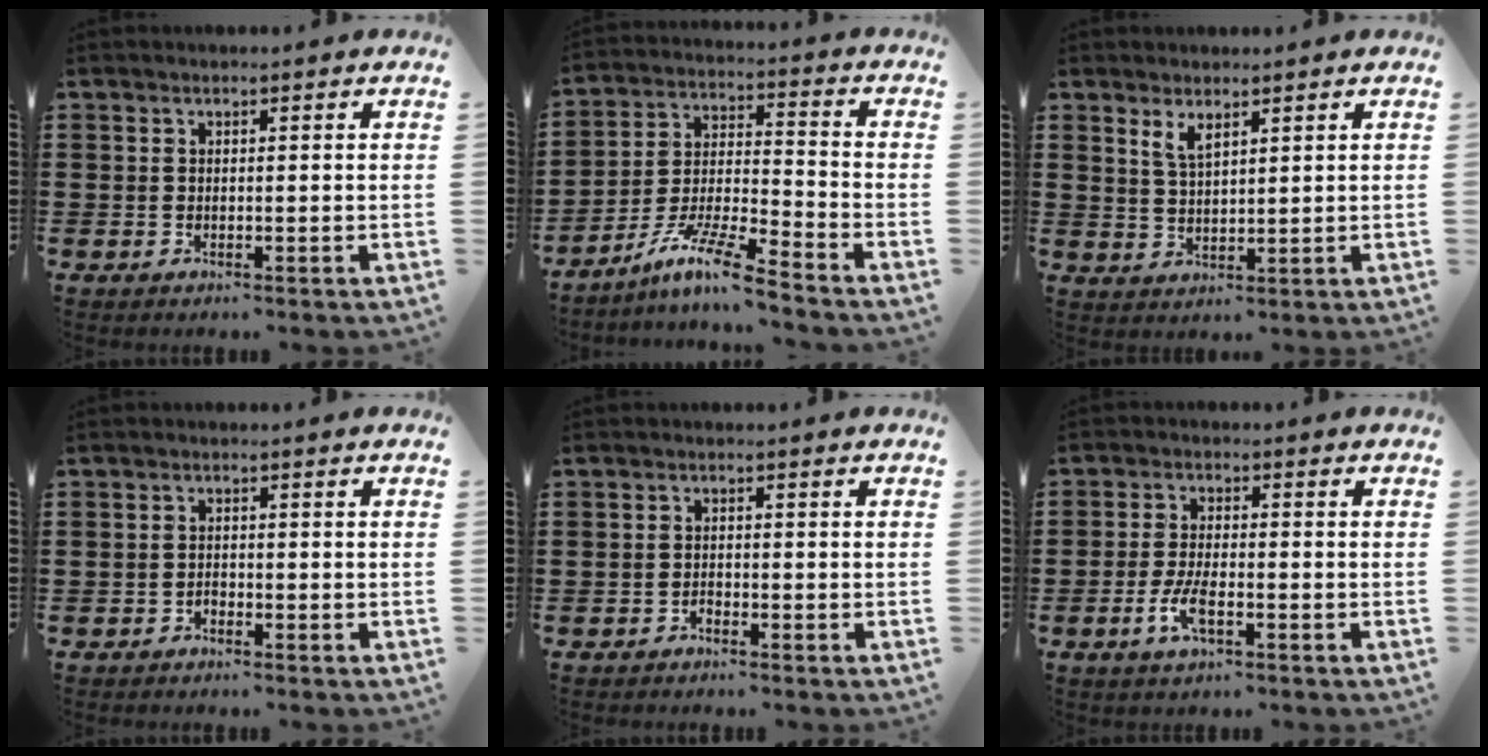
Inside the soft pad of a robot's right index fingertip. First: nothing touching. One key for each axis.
{"total": 10.1, "fx": -8.2, "fy": 0.5, "fz": 6.0, "tx": -0.122, "ty": 0.007, "tz": -0.163}
{"total": 2.9, "fx": 2.0, "fy": 1.0, "fz": 1.8, "tx": -0.040, "ty": 0.004, "tz": 0.036}
{"total": 0.9, "fx": -0.7, "fy": 0.5, "fz": 0.3, "tx": -0.009, "ty": -0.001, "tz": -0.015}
{"total": 1.1, "fx": -1.0, "fy": 0.4, "fz": 0.3, "tx": -0.010, "ty": 0.000, "tz": -0.020}
{"total": 4.6, "fx": -1.9, "fy": 1.6, "fz": 3.8, "tx": -0.084, "ty": -0.002, "tz": -0.040}